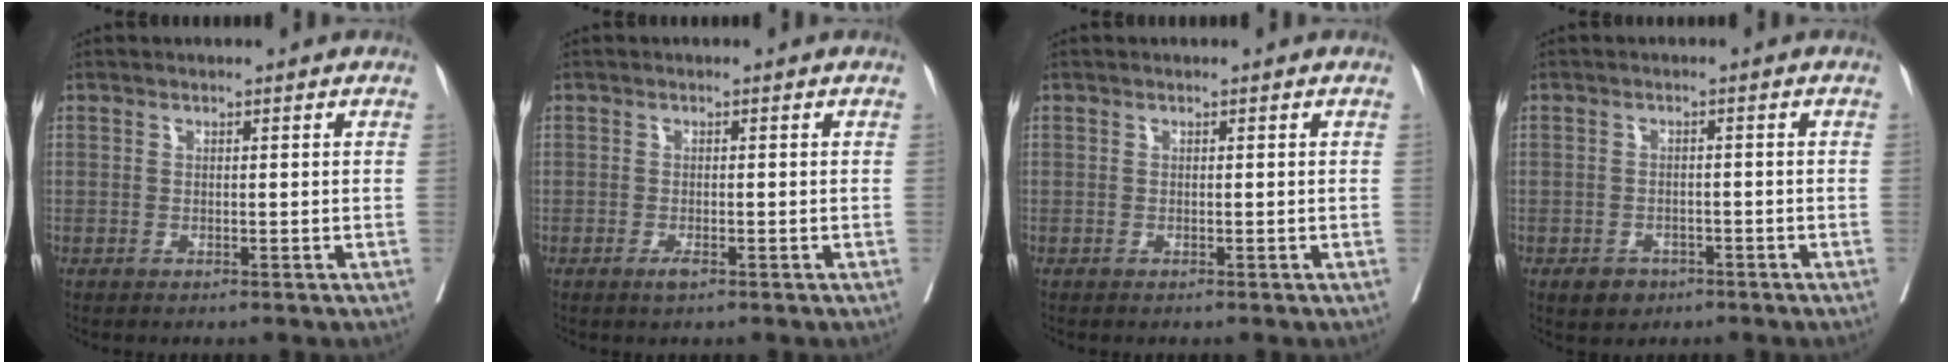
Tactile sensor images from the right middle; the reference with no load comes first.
{"total": 1.1, "force": [-0.7, 0.2, 0.8], "torque": [-0.015, -0.002, -0.011]}
{"total": 0.0}
{"total": 3.0, "force": [-1.9, 2.2, 1.0], "torque": [-0.013, 0.005, -0.022]}